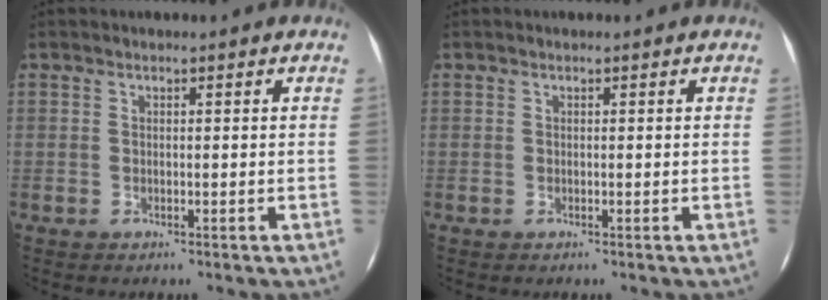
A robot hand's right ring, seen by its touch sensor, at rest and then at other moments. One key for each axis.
{"total": 0.0}